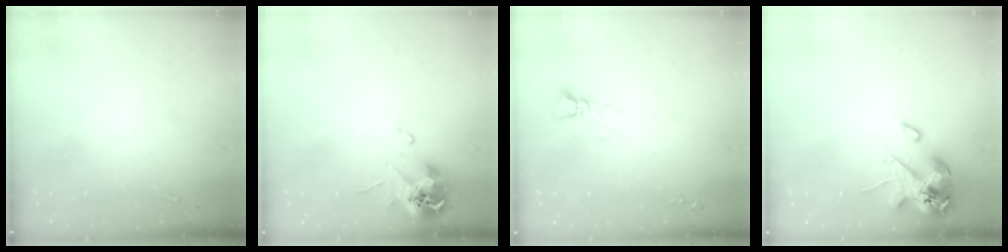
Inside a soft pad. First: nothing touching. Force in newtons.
{"total": 12.3, "press": 12.2, "slide": 1.6}
{"total": 2.5, "press": 2.5, "slide": 0.1}
{"total": 13.4, "press": 13.2, "slide": 2.3}